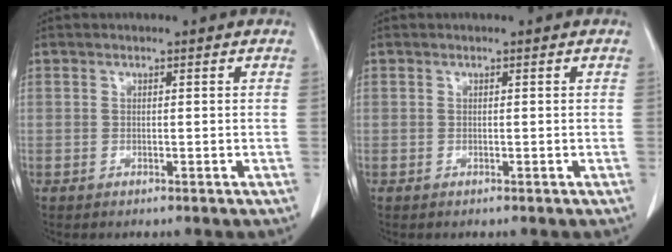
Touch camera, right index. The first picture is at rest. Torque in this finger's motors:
{"motor_torque": [0.00, 0.00, 0.00, 0.00]}